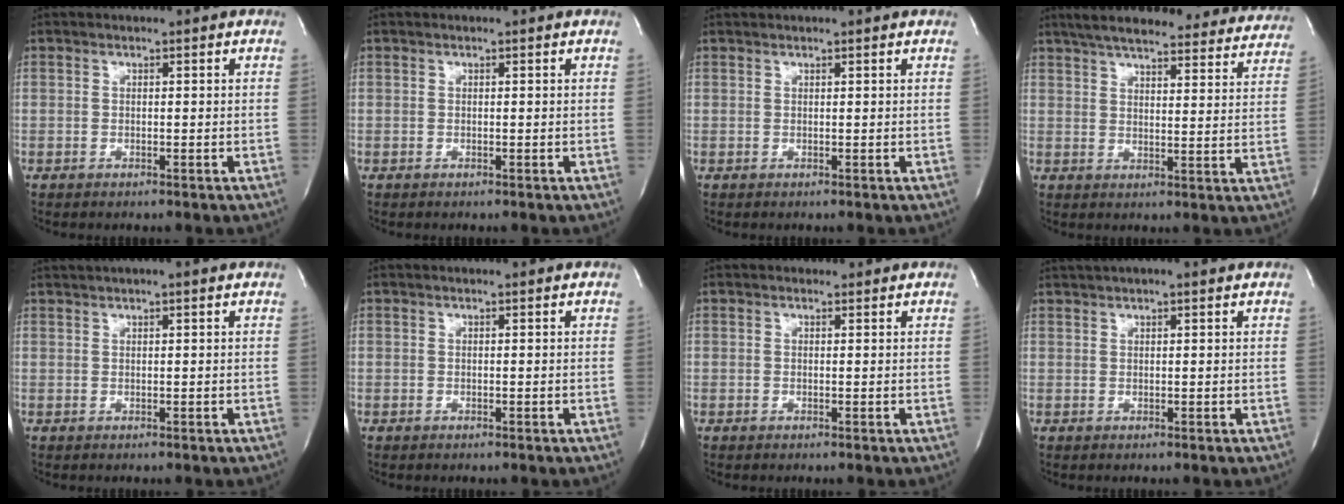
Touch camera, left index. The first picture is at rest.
{"total": 0.0}
{"total": 2.3, "force": [2.2, 0.0, 0.8], "torque": [-0.014, 0.023, 0.029]}
{"total": 29.1, "force": [26.0, 6.0, 11.5], "torque": [-0.183, -0.022, 0.313]}
{"total": 5.4, "force": [4.4, 0.0, 3.1], "torque": [-0.052, 0.034, 0.065]}
{"total": 0.7, "force": [0.6, 0.0, 0.2], "torque": [-0.006, 0.004, 0.009]}
{"total": 0.9, "force": [0.8, 0.4, 0.0], "torque": [-0.005, 0.004, 0.009]}
{"total": 6.6, "force": [5.6, 0.8, 3.5], "torque": [-0.061, 0.037, 0.081]}